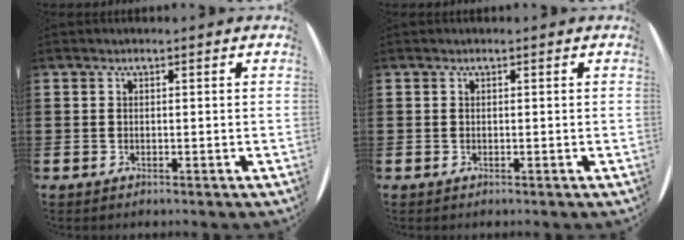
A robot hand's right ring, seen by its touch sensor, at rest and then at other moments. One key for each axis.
{"total": 0.0}